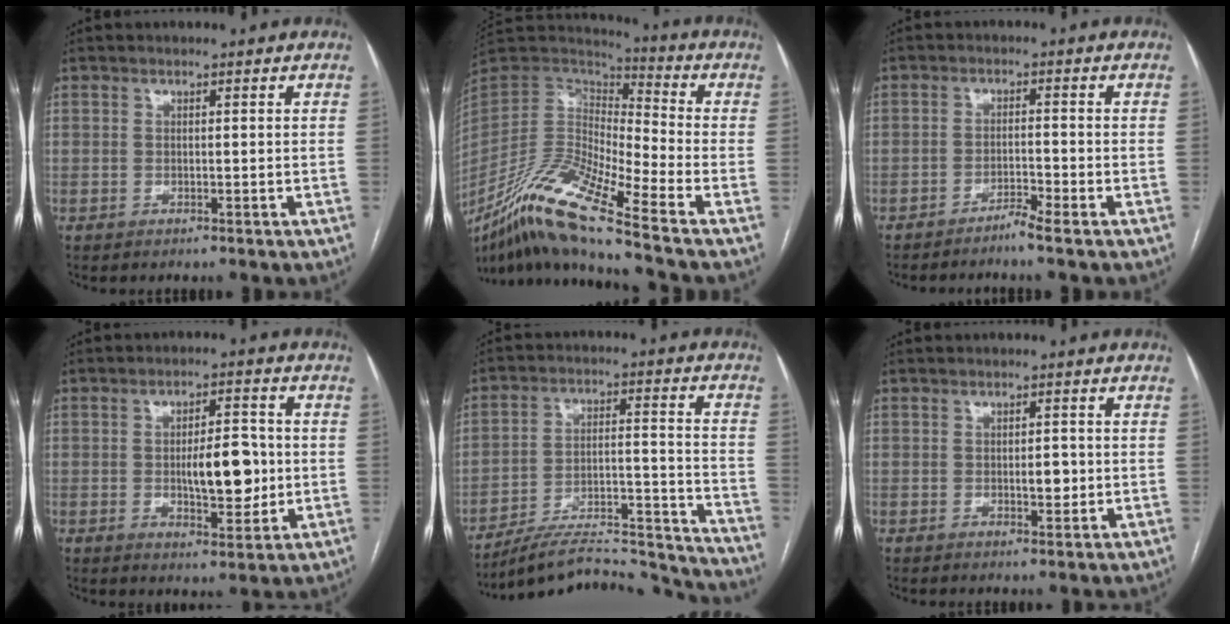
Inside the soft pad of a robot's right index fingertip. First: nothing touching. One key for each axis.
{"total": 18.4, "fx": -12.6, "fy": 0.8, "fz": 13.3, "tx": -0.271, "ty": -0.018, "tz": -0.235}
{"total": 2.7, "fx": -2.2, "fy": -0.7, "fz": 1.4, "tx": -0.024, "ty": -0.003, "tz": -0.045}
{"total": 8.9, "fx": -0.6, "fy": 3.3, "fz": 8.2, "tx": -0.126, "ty": 0.004, "tz": -0.003}
{"total": 23.2, "fx": -22.0, "fy": 2.7, "fz": 6.6, "tx": -0.056, "ty": 0.033, "tz": -0.314}
{"total": 2.5, "fx": -0.3, "fy": 1.0, "fz": 2.2, "tx": -0.033, "ty": 0.000, "tz": -0.001}